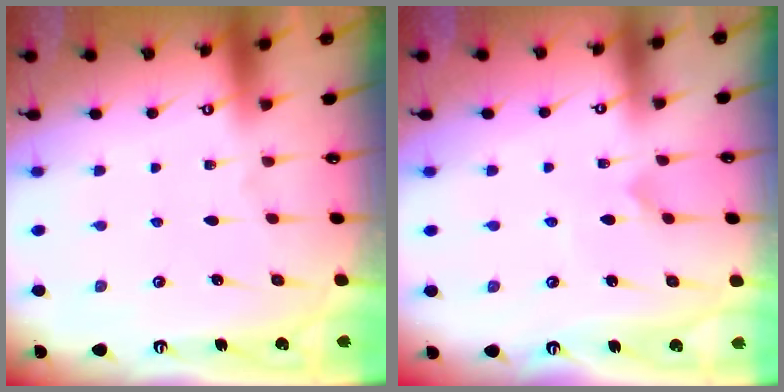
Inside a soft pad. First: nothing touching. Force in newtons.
{"total": 2.7, "press": 2.7, "slide": 0.3}